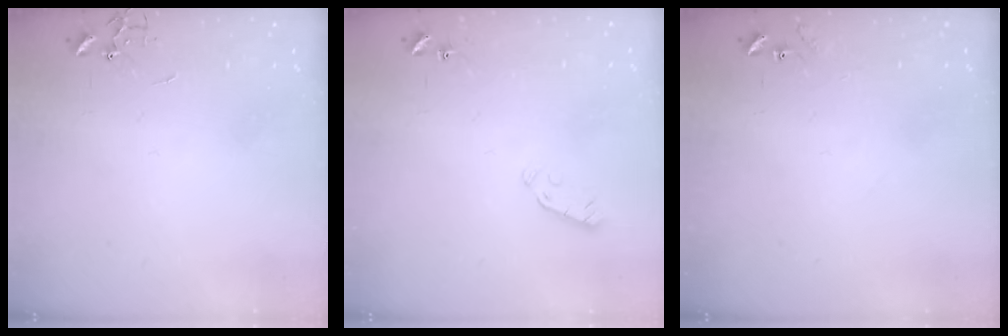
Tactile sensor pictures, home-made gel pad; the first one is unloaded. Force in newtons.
{"total": 3.7, "press": 3.6, "slide": 0.9}
{"total": 7.7, "press": 7.6, "slide": 0.6}